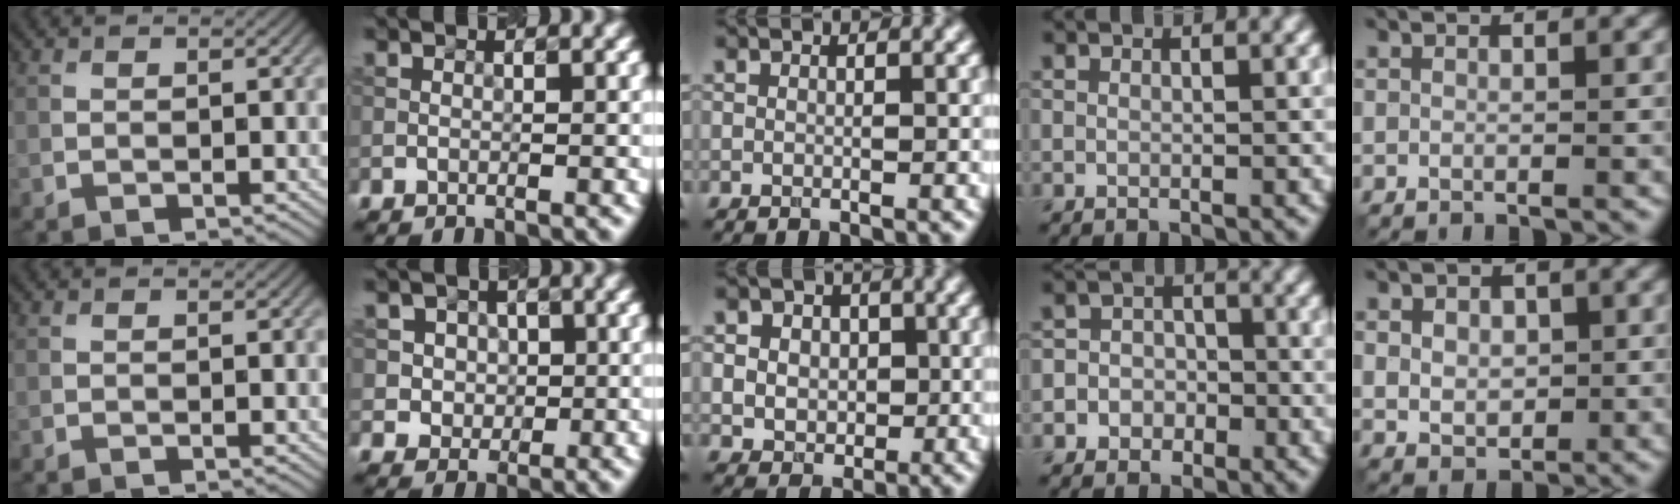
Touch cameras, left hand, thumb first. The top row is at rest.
{"index": {"total": 3.8, "force": [1.1, 3.4, 1.3], "torque": [-0.009, 0.006, 0.016]}, "middle": {"total": 6.7, "force": [1.8, 5.4, 3.5], "torque": [-0.058, 0.029, 0.010]}, "ring": {"total": 3.7, "force": [-1.3, 3.3, 0.8], "torque": [0.016, 0.009, -0.042]}, "little": {"total": 3.5, "force": [0.5, 2.7, 2.2], "torque": [-0.041, 0.006, 0.006]}}